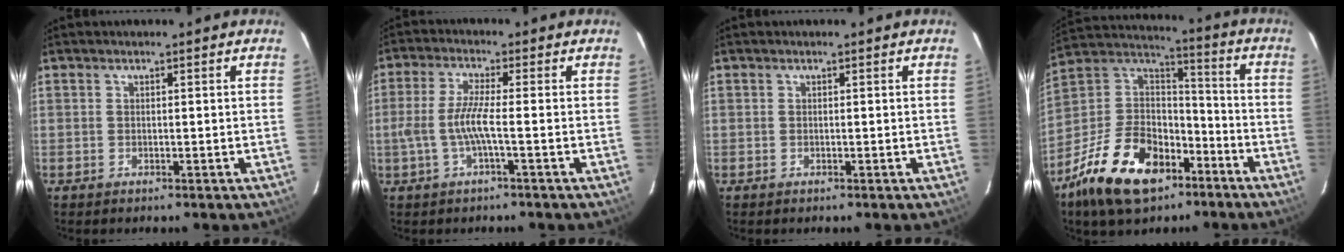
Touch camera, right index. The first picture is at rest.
{"total": 5.7, "force": [-1.6, -0.2, 5.5], "torque": [-0.124, -0.001, -0.028]}
{"total": 0.0}
{"total": 22.2, "force": [-12.9, 12.5, 12.9], "torque": [-0.284, 0.009, -0.219]}